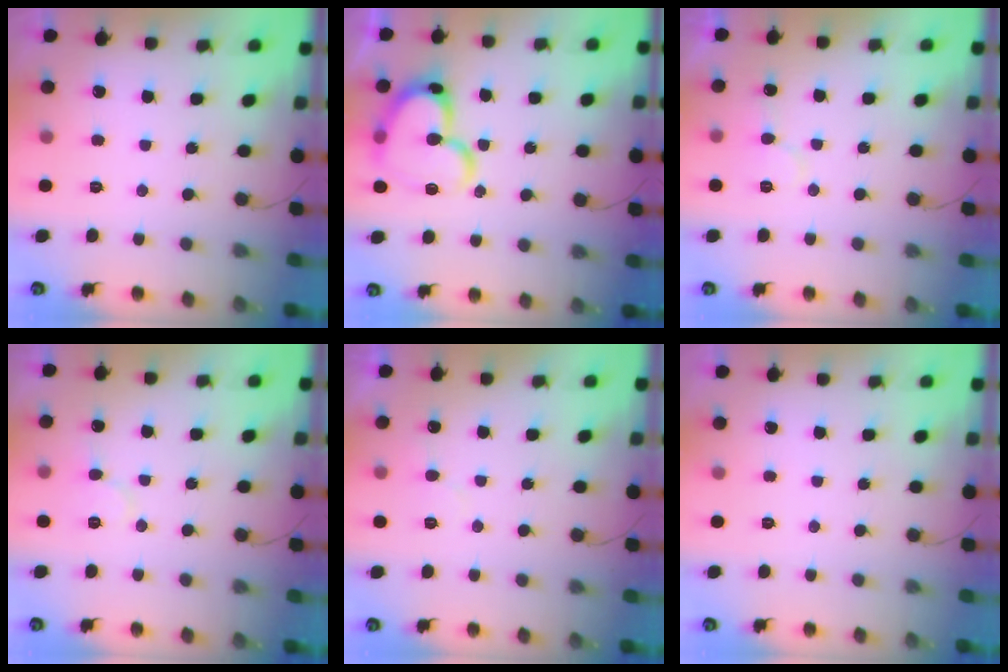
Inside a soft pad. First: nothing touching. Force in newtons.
{"total": 20.2, "press": 20.1, "slide": 2.3}
{"total": 7.2, "press": 7.2, "slide": 0.5}
{"total": 6.8, "press": 6.8, "slide": 0.7}
{"total": 4.3, "press": 4.3, "slide": 0.3}
{"total": 0.0}